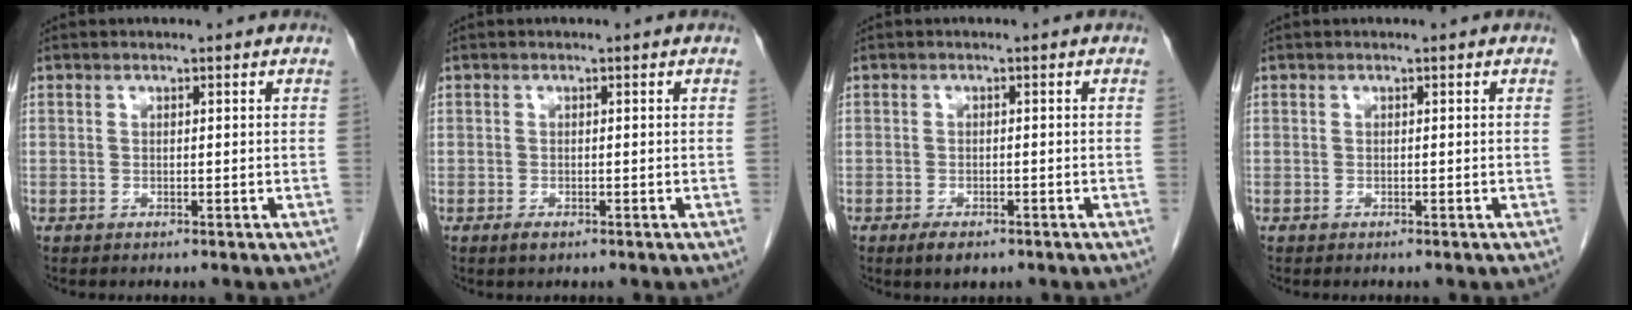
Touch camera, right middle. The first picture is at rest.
{"total": 1.2, "force": [-0.7, 0.5, 0.8], "torque": [-0.017, -0.001, -0.009]}
{"total": 2.9, "force": [-1.9, 1.2, 1.8], "torque": [-0.035, -0.004, -0.025]}
{"total": 0.0}